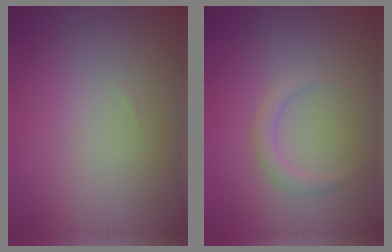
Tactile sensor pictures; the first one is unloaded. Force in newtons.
{"total": 1.5, "press": 1.5, "slide": 0.1}